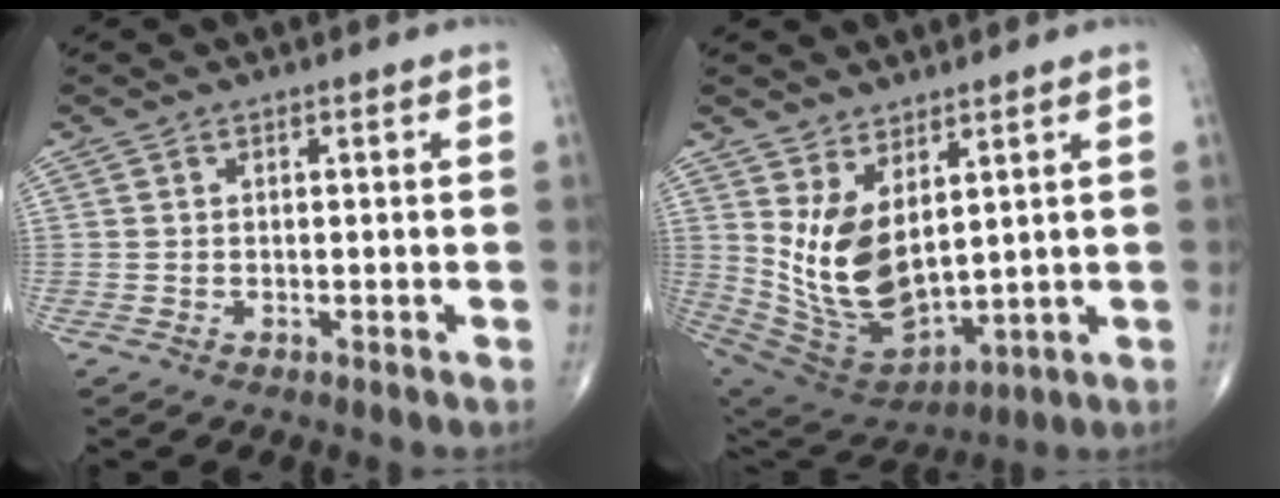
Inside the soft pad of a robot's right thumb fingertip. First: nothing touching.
{"total": 13.6, "force": [3.8, 7.0, 11.0], "torque": [-0.201, -0.038, 0.103]}